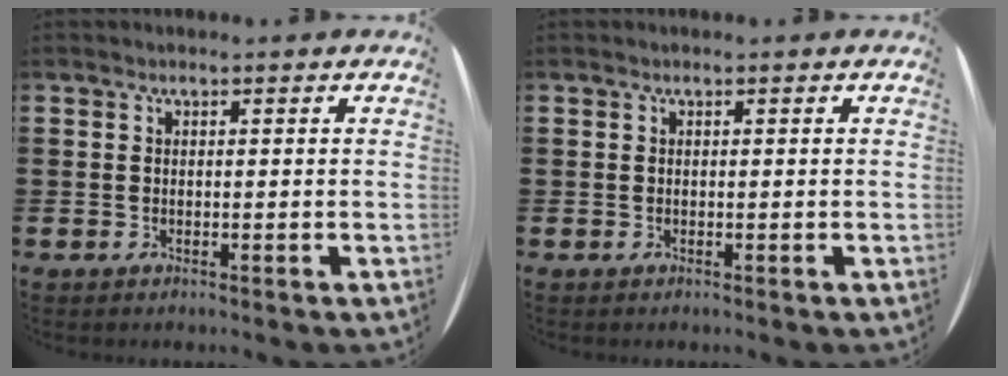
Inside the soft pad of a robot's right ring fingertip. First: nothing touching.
{"total": 0.0}